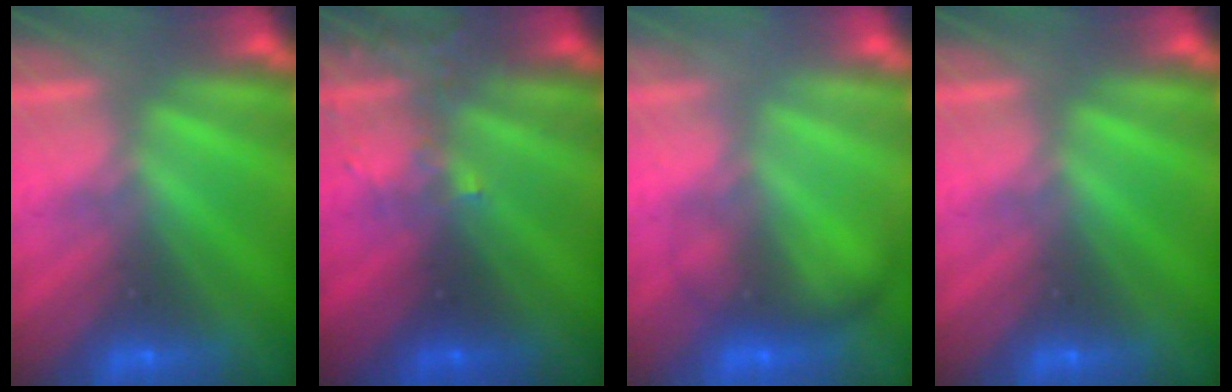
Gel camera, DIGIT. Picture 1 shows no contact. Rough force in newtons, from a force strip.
{"total": 3.2}
{"total": 2.1}
{"total": 0.0}